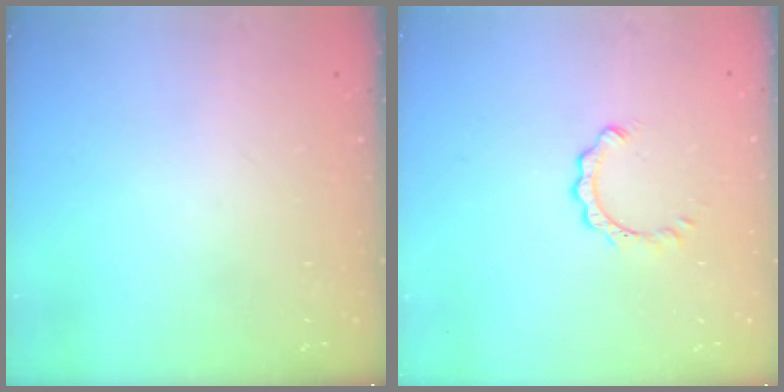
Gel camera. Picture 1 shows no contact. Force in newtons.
{"total": 3.9, "press": 3.9, "slide": 0.2}